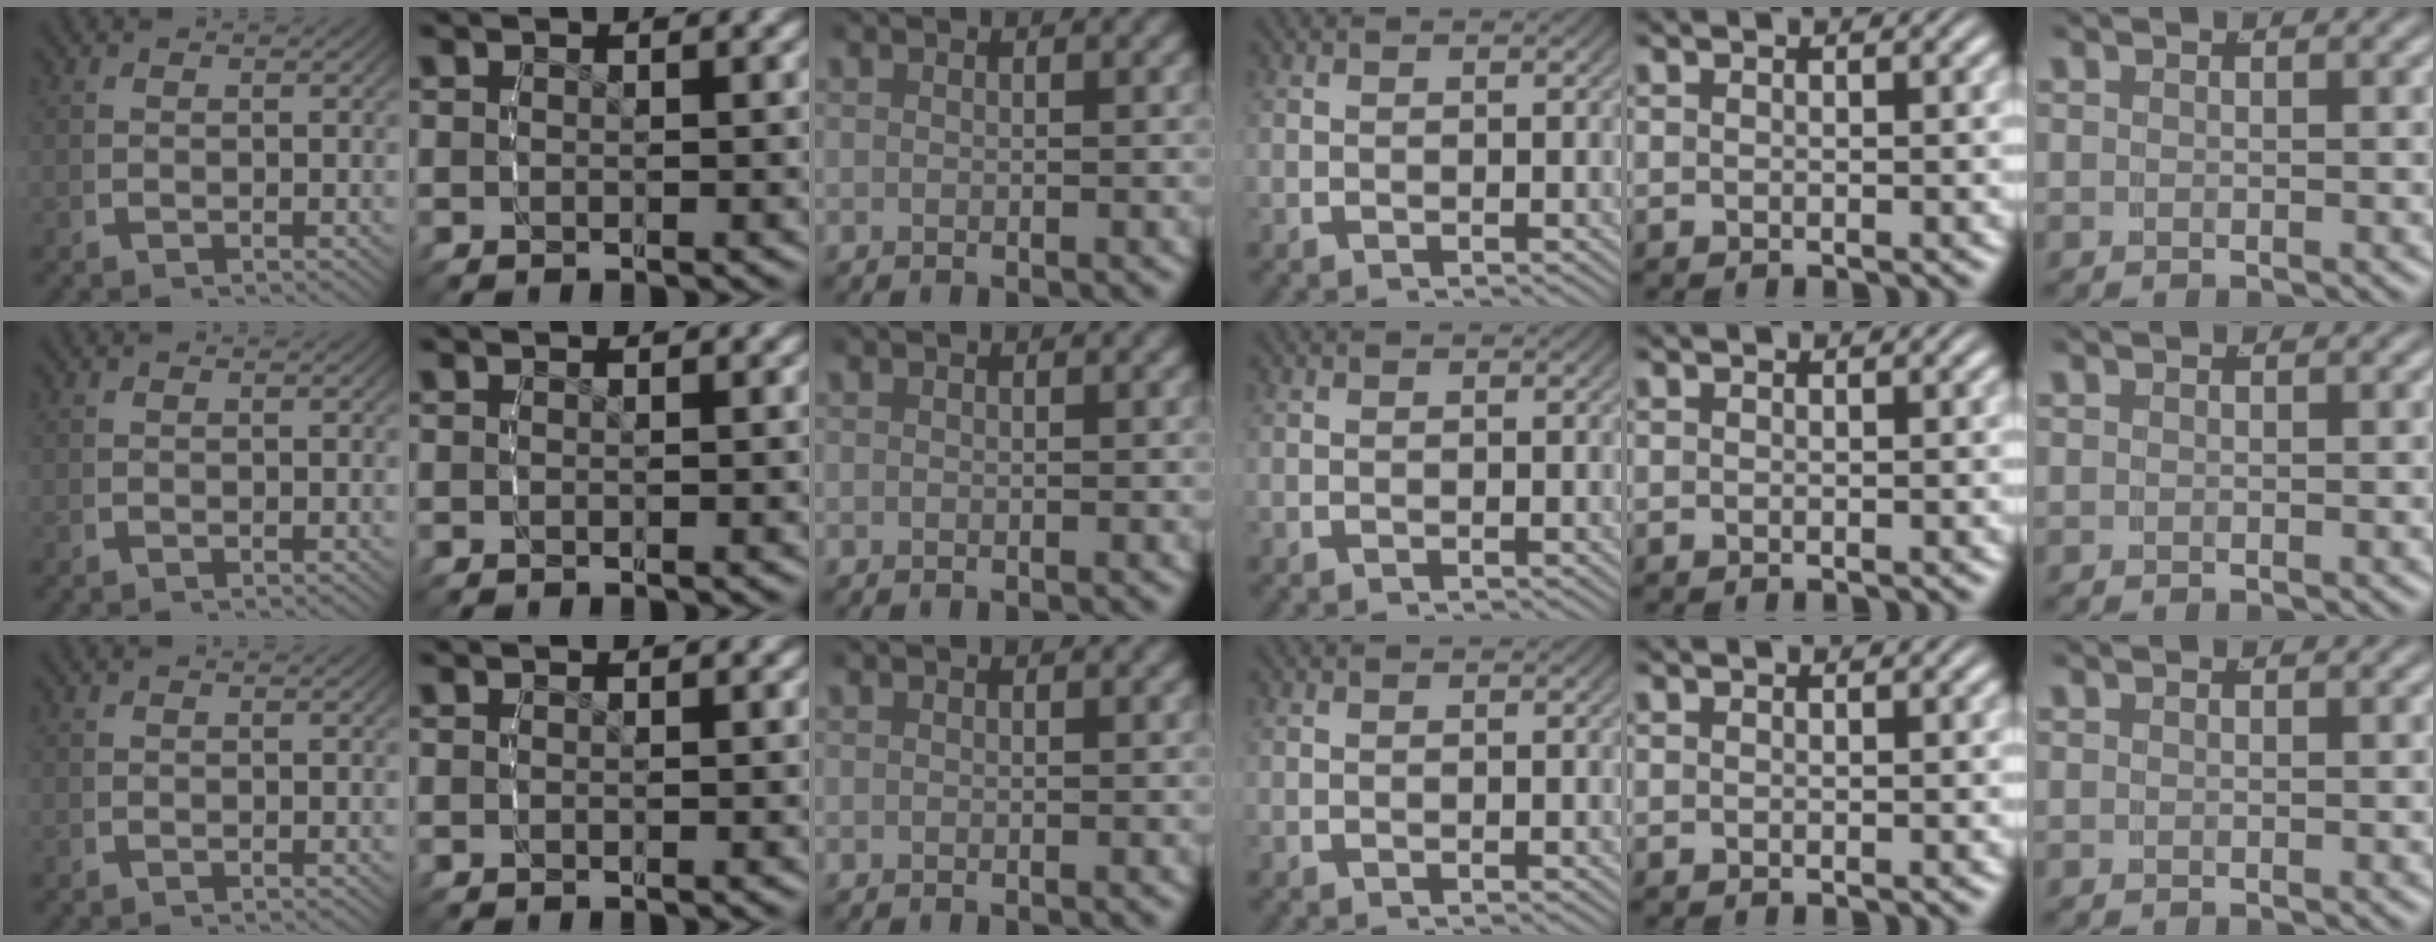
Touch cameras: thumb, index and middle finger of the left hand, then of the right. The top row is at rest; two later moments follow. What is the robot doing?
{"motion": "reach", "object": "router"}